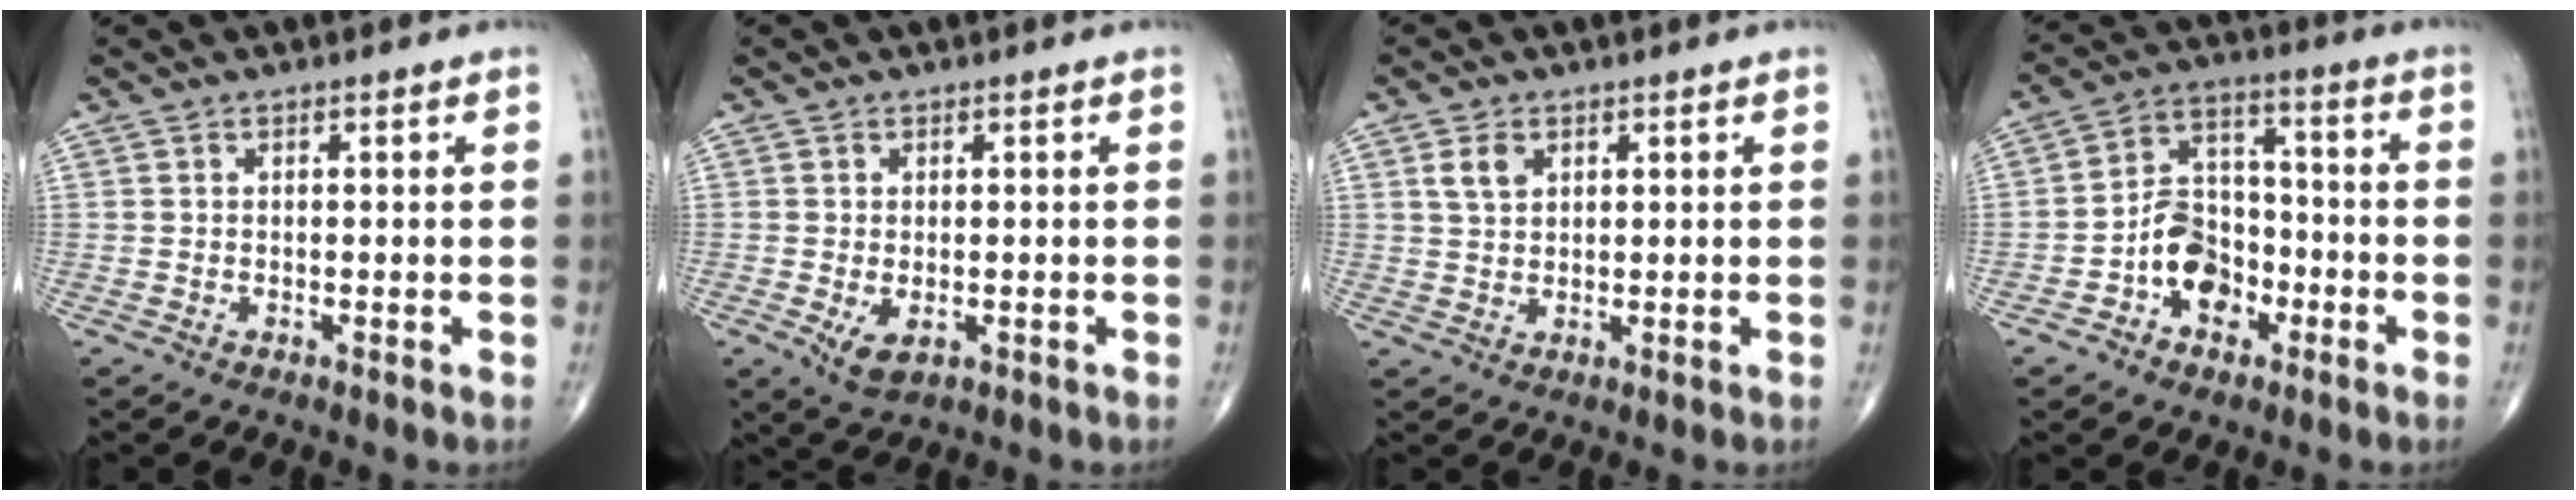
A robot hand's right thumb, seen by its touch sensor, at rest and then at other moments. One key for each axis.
{"total": 3.9, "fx": -1.0, "fy": 2.1, "fz": 3.1, "tx": -0.053, "ty": -0.010, "tz": -0.008}
{"total": 2.9, "fx": 1.3, "fy": 2.0, "fz": 1.7, "tx": -0.026, "ty": -0.001, "tz": 0.027}
{"total": 10.6, "fx": -3.9, "fy": 7.7, "fz": 6.1, "tx": -0.071, "ty": 0.046, "tz": -0.073}